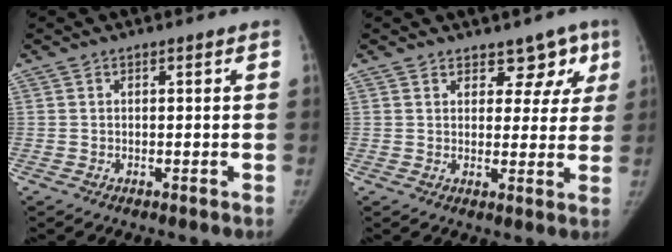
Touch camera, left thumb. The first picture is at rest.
{"total": 6.0, "force": [3.9, 3.9, 2.4], "torque": [0.020, -0.014, 0.047]}